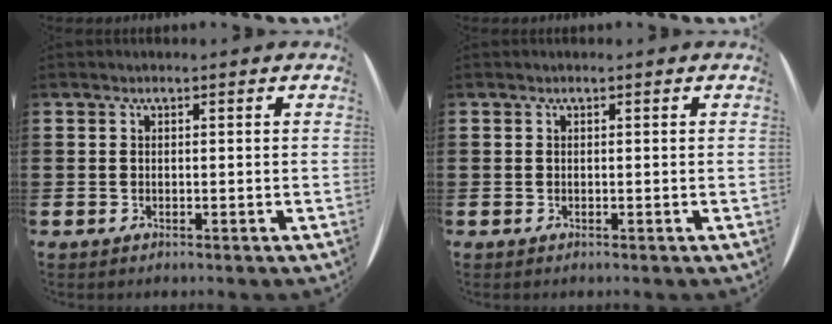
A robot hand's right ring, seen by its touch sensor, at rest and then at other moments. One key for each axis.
{"total": 0.0}